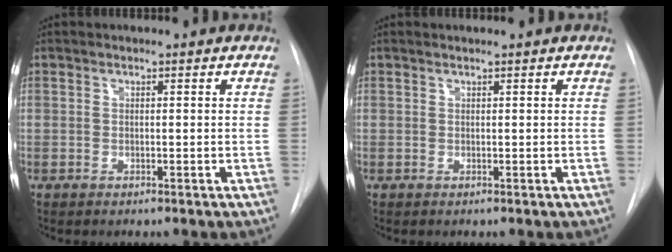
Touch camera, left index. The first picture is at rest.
{"total": 0.0}